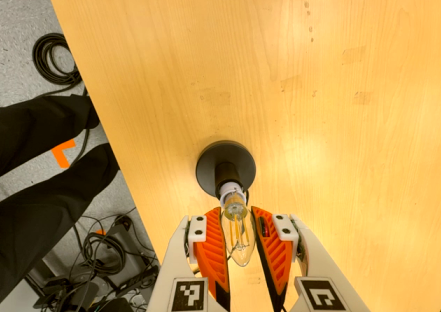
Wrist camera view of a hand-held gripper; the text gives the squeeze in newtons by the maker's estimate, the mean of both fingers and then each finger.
{"total": 11.9, "left": 11.3, "right": 12.4}